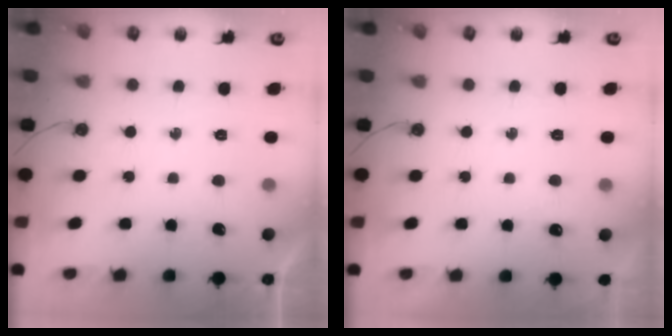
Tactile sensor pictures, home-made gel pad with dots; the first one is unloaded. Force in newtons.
{"total": 2.5, "press": 2.4, "slide": 0.5}